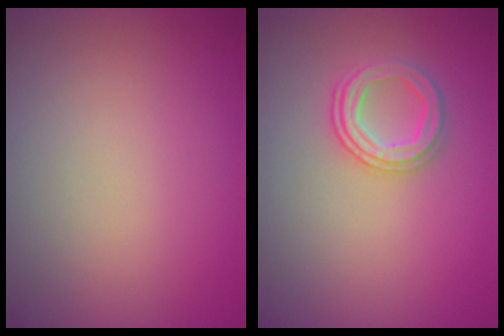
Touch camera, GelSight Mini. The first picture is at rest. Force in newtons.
{"total": 2.5, "press": 2.4, "slide": 0.6}